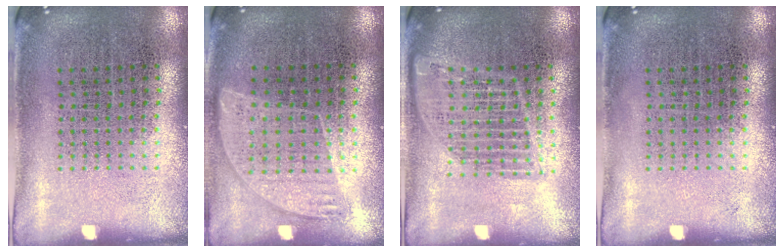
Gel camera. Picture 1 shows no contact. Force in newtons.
{"total": 0.9, "press": 0.8, "slide": 0.4}
{"total": 1.5, "press": 1.4, "slide": 0.7}
{"total": 0.0}